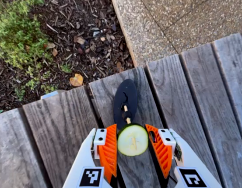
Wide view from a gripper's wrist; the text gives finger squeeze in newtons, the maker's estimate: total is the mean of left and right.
{"total": 5.9, "left": 6.0, "right": 5.7}